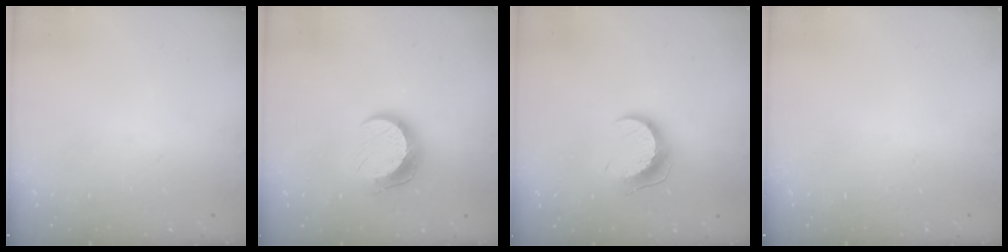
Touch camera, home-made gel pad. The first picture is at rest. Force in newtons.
{"total": 10.4, "press": 10.4, "slide": 0.1}
{"total": 9.8, "press": 9.8, "slide": 0.5}
{"total": 0.0}